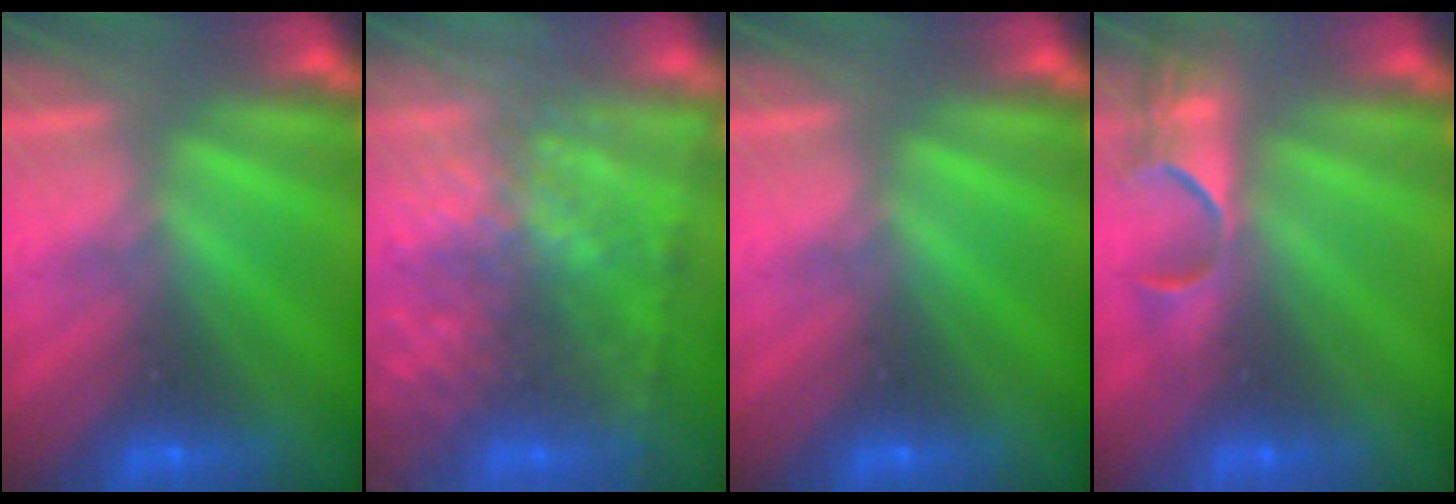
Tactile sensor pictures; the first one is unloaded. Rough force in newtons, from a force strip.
{"total": 9.6}
{"total": 0.0}
{"total": 5.1}